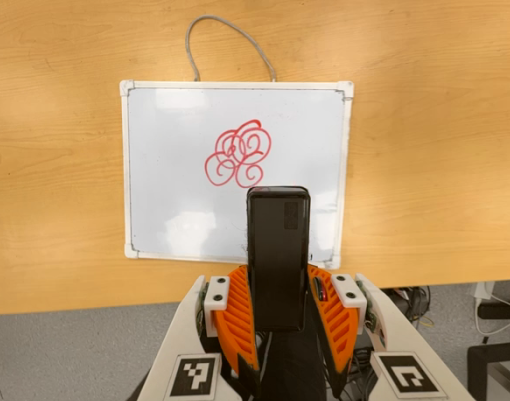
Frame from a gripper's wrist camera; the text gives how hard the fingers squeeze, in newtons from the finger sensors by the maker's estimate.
{"total": 4.9, "left": 3.3, "right": 6.5}